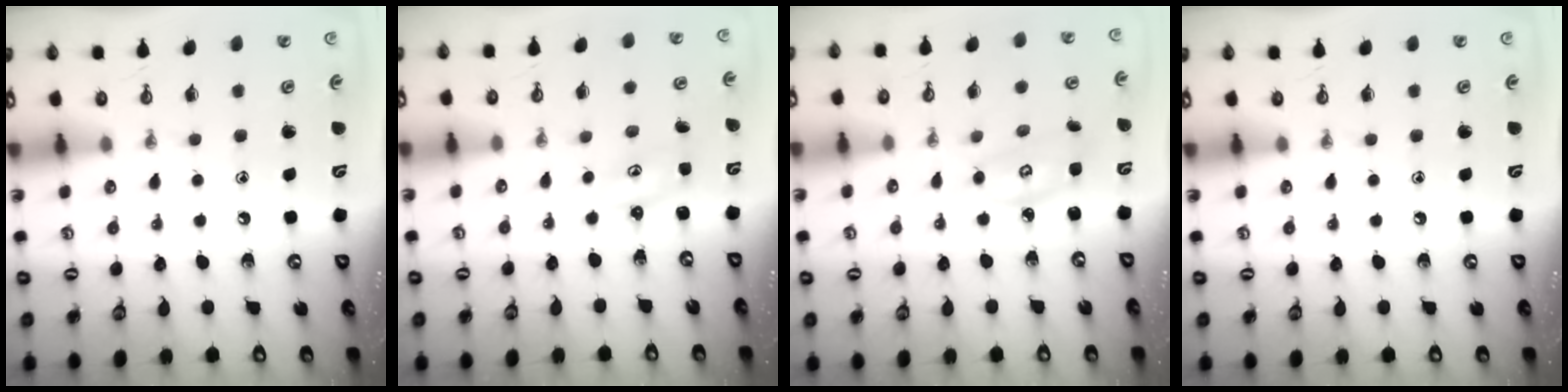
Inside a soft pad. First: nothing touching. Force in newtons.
{"total": 1.7, "press": 1.7, "slide": 0.3}
{"total": 3.6, "press": 3.6, "slide": 0.3}
{"total": 0.0}